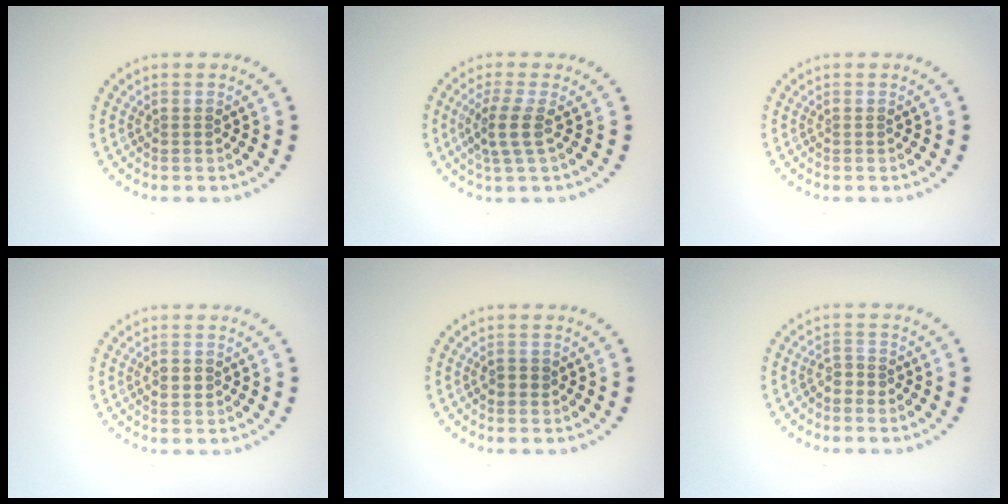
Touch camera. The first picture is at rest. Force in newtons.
{"total": 2.5, "press": 2.0, "slide": 1.6}
{"total": 0.0}
{"total": 1.2, "press": 1.2, "slide": 0.0}
{"total": 1.0, "press": 1.0, "slide": 0.1}
{"total": 1.5, "press": 1.2, "slide": 0.9}